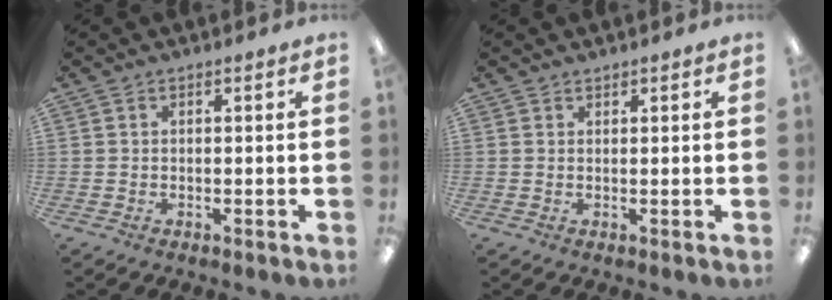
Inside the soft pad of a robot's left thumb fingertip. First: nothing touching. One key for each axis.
{"total": 0.6, "fx": 0.5, "fy": 0.2, "fz": 0.1, "tx": -0.002, "ty": 0.000, "tz": 0.010}